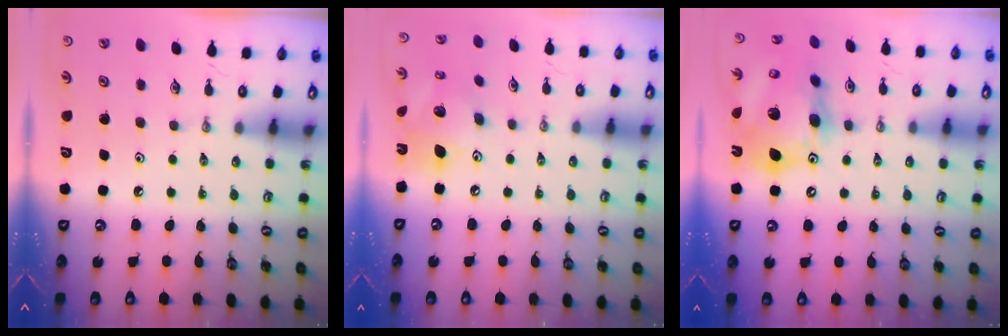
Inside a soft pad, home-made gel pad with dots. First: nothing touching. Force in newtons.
{"total": 13.5, "press": 13.4, "slide": 1.2}
{"total": 19.2, "press": 19.0, "slide": 2.3}